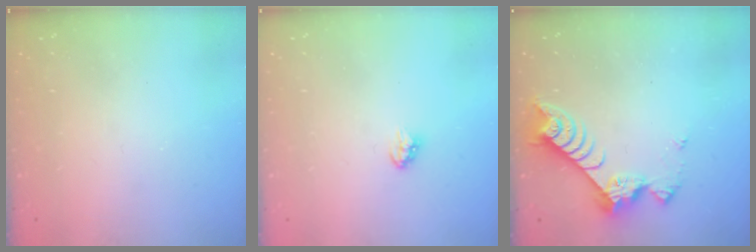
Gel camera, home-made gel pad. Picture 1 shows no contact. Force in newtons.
{"total": 2.9, "press": 2.9, "slide": 0.7}
{"total": 8.3, "press": 8.3, "slide": 0.4}